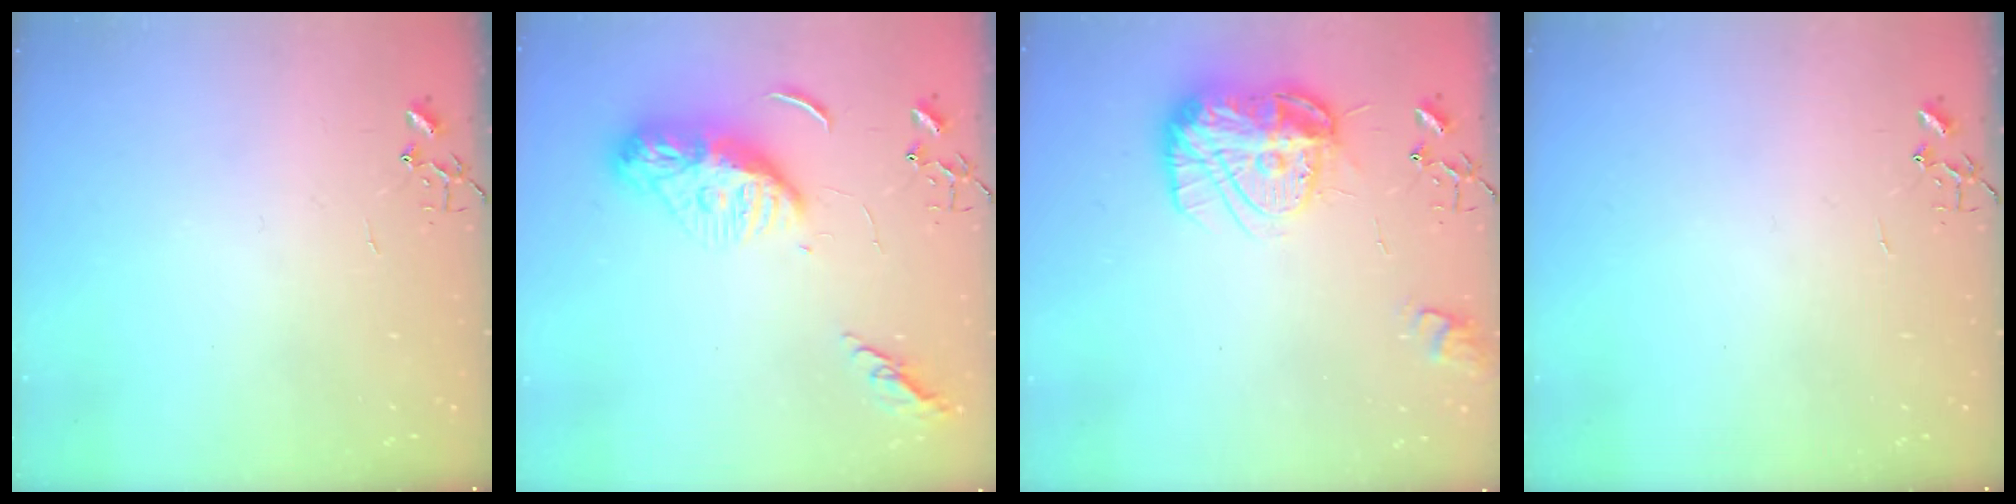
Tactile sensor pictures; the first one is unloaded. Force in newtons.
{"total": 12.9, "press": 12.8, "slide": 1.1}
{"total": 15.7, "press": 15.7, "slide": 1.3}
{"total": 0.0}